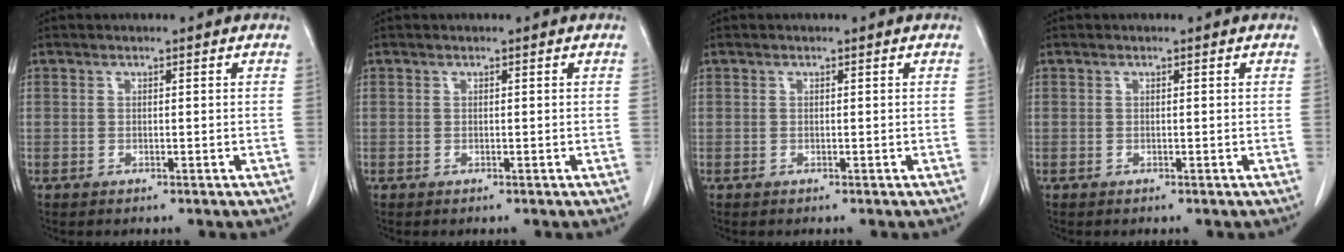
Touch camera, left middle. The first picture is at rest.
{"total": 0.0}
{"total": 0.0}
{"total": 0.0}